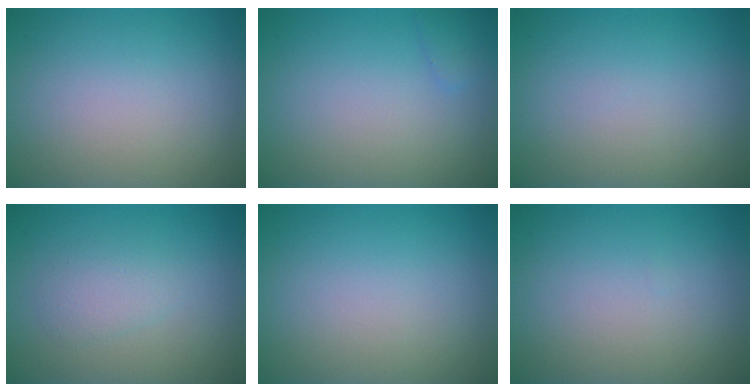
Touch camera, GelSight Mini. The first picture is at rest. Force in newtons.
{"total": 0.8, "press": 0.8, "slide": 0.0}
{"total": 0.0}
{"total": 1.8, "press": 1.8, "slide": 0.1}
{"total": 0.0}
{"total": 0.0}